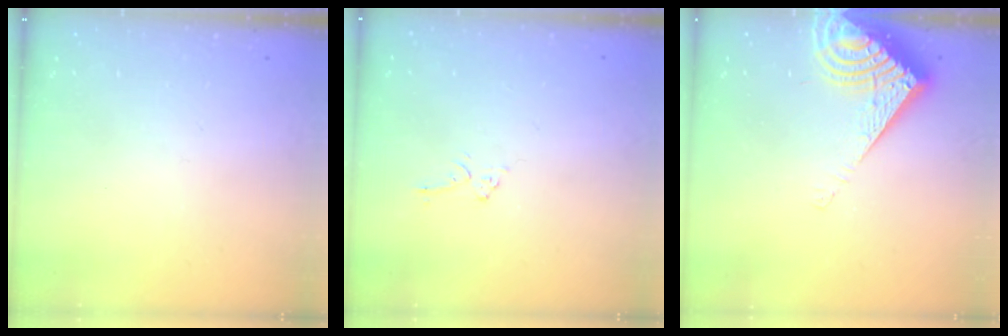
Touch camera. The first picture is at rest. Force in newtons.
{"total": 4.1, "press": 4.0, "slide": 0.5}
{"total": 10.7, "press": 10.6, "slide": 1.3}